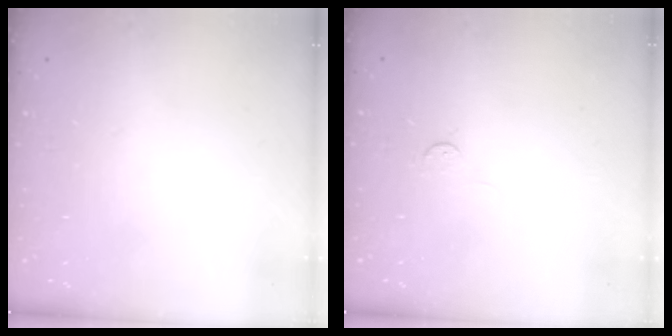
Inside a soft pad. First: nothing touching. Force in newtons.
{"total": 2.8, "press": 2.8, "slide": 0.4}